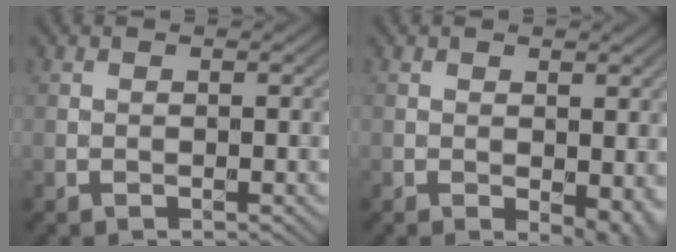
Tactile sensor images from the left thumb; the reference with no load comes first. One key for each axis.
{"total": 3.8, "fx": -0.8, "fy": 1.9, "fz": 3.2, "tx": -0.038, "ty": -0.011, "tz": -0.007}